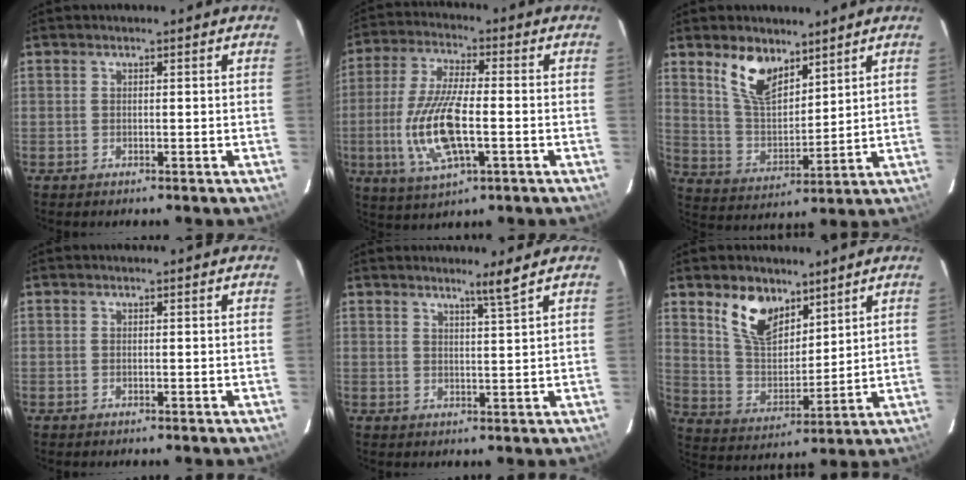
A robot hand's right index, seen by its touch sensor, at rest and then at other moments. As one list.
[{"total": 14.2, "force": [-3.0, 4.5, 13.2], "torque": [-0.275, -0.008, -0.056]}, {"total": 10.5, "force": [6.9, 4.9, 6.2], "torque": [-0.115, 0.007, 0.140]}, {"total": 0.0}, {"total": 3.2, "force": [2.3, -1.1, 1.8], "torque": [-0.035, -0.018, 0.038]}, {"total": 11.6, "force": [7.5, 6.2, 6.4], "torque": [-0.122, 0.008, 0.149]}]